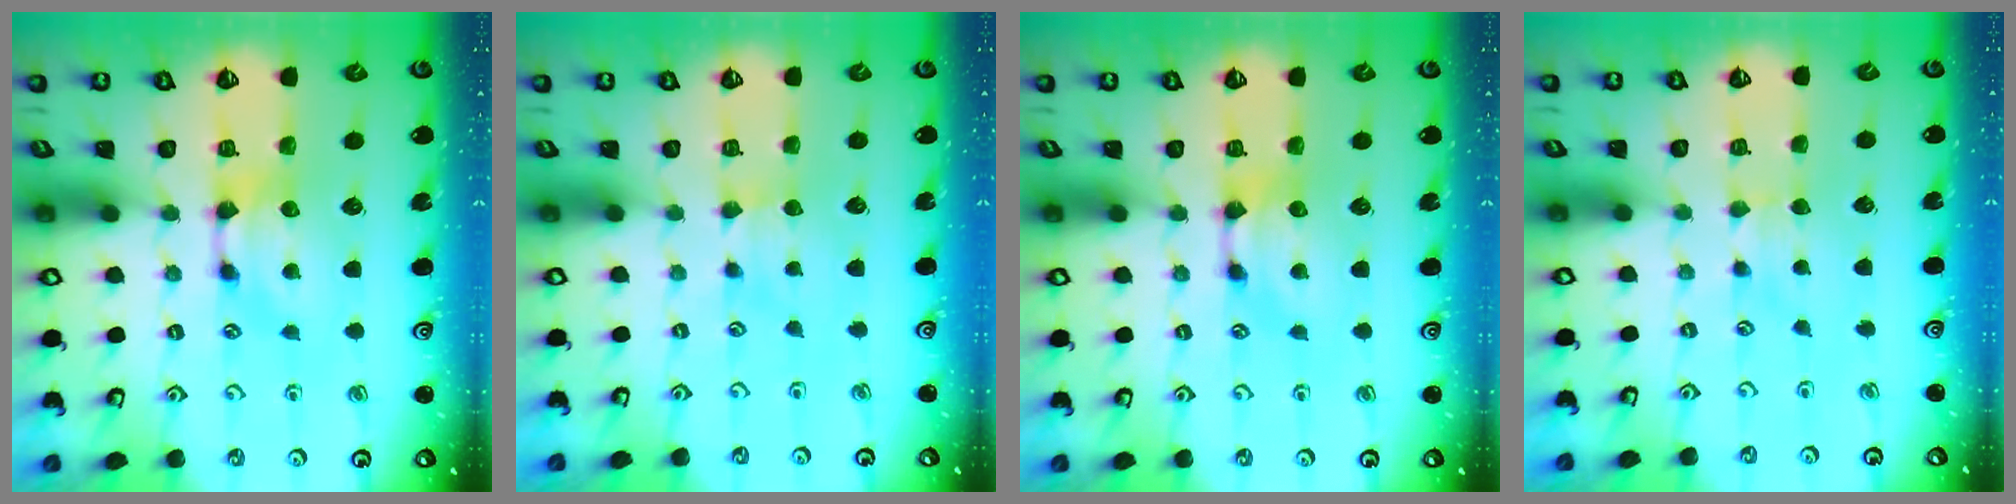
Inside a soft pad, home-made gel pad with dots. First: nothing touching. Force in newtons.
{"total": 2.2, "press": 2.1, "slide": 0.4}
{"total": 0.0}
{"total": 1.5, "press": 1.5, "slide": 0.3}